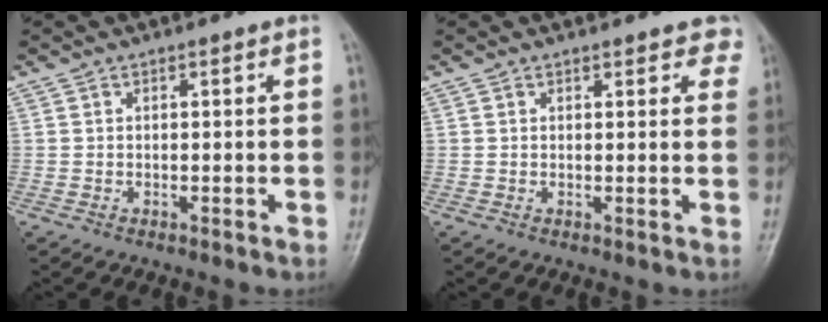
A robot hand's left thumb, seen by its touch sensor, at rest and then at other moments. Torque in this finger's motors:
{"motor_torque": [0.00, 0.05, -0.08, -0.13, 0.00]}